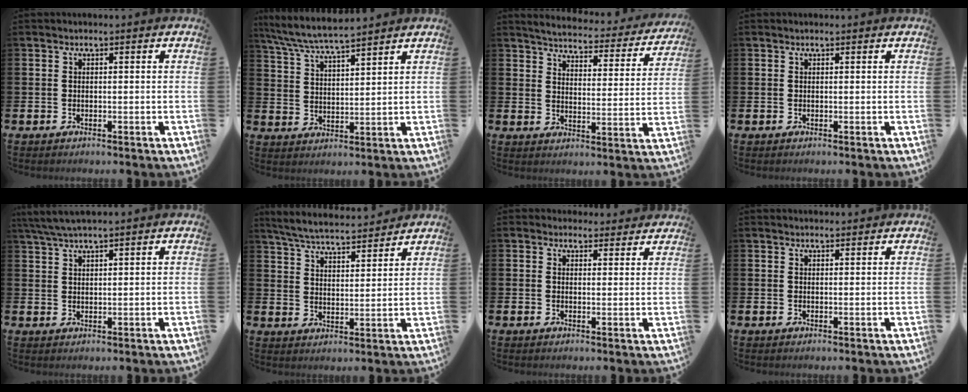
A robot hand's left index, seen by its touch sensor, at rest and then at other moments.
{"total": 6.5, "force": [6.2, 0.3, 2.0], "torque": [-0.061, -0.032, 0.111]}
{"total": 4.0, "force": [3.8, 0.4, 1.0], "torque": [-0.038, -0.038, 0.057]}
{"total": 0.0}
{"total": 4.0, "force": [3.5, 0.4, 1.8], "torque": [-0.048, -0.004, 0.066]}
{"total": 5.6, "force": [5.5, 0.6, 1.2], "torque": [-0.050, -0.034, 0.096]}
{"total": 2.2, "force": [2.1, 0.8, -0.2], "torque": [0.007, -0.010, 0.037]}
{"total": 1.2, "force": [1.2, 0.2, 0.1], "torque": [0.009, -0.002, 0.019]}